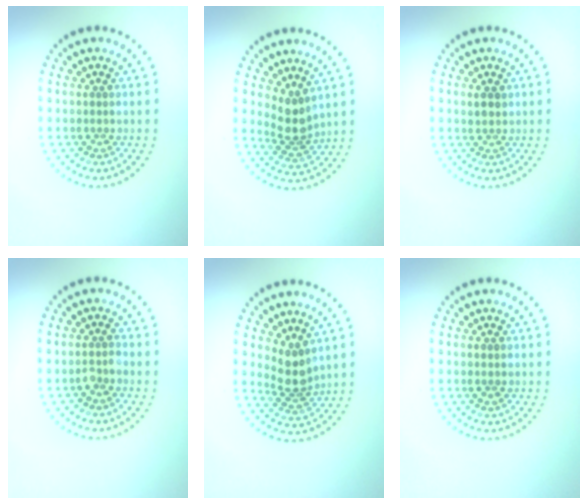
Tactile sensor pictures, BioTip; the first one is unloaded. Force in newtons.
{"total": 2.7, "press": 2.1, "slide": 1.8}
{"total": 1.3, "press": 1.2, "slide": 0.5}
{"total": 1.1, "press": 1.1, "slide": 0.4}
{"total": 2.6, "press": 2.0, "slide": 1.7}
{"total": 0.9, "press": 0.8, "slide": 0.2}